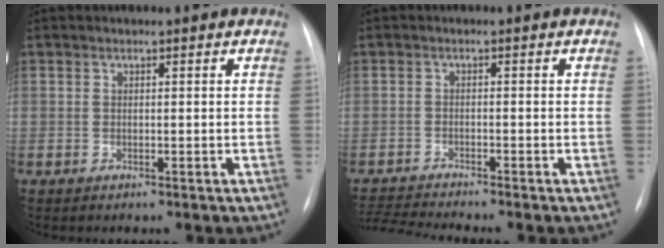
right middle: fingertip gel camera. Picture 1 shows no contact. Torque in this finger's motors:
{"motor_torque": [-0.09, 0.08, -0.02, 0.00]}